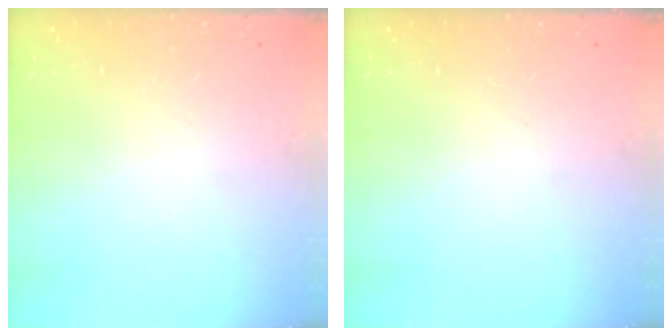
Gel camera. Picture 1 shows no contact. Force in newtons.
{"total": 0.0}